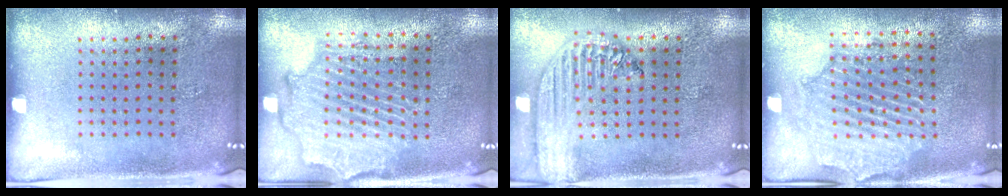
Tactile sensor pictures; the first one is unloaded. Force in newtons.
{"total": 2.2, "press": 2.1, "slide": 0.5}
{"total": 2.3, "press": 2.0, "slide": 1.2}
{"total": 2.0, "press": 1.9, "slide": 0.5}